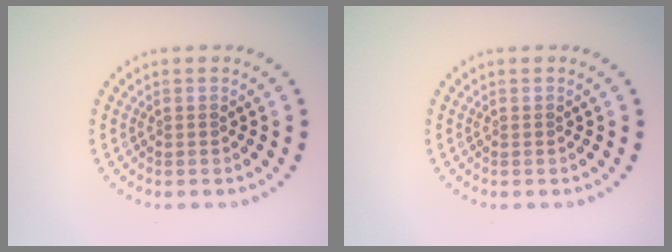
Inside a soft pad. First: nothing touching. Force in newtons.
{"total": 0.0}